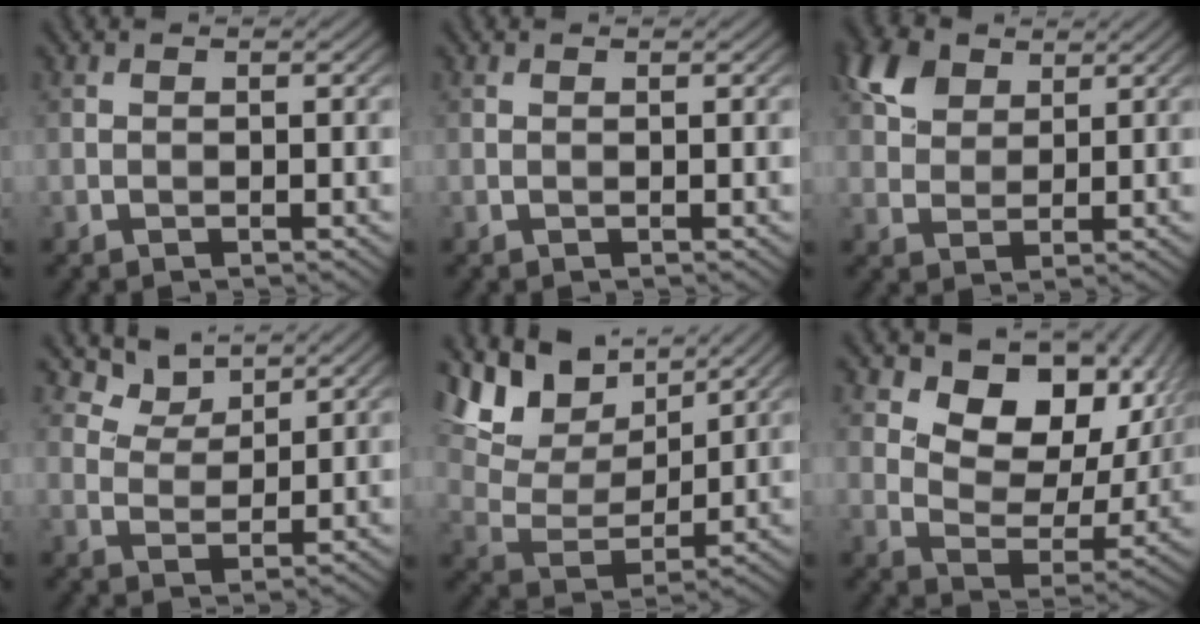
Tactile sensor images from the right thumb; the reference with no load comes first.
{"total": 0.0}
{"total": 6.0, "force": [3.4, 3.9, 3.1], "torque": [-0.076, 0.010, 0.066]}
{"total": 4.5, "force": [3.7, 2.0, 1.7], "torque": [-0.046, -0.002, 0.075]}
{"total": 12.6, "force": [7.9, 6.2, 7.6], "torque": [-0.186, 0.015, 0.124]}
{"total": 12.4, "force": [5.8, 7.8, 7.7], "torque": [-0.133, -0.001, 0.091]}